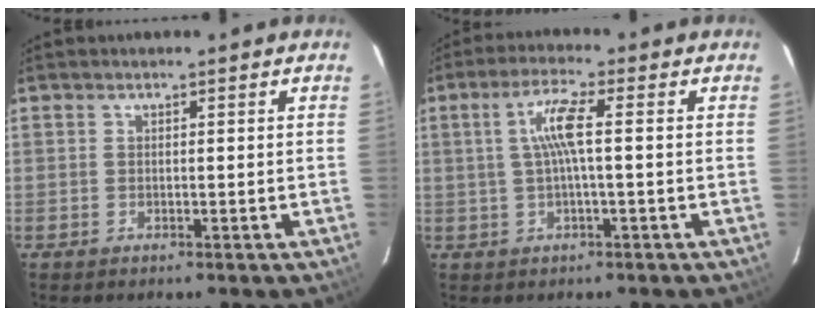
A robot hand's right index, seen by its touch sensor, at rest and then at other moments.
{"total": 5.7, "force": [0.3, 0.2, 5.7], "torque": [-0.111, 0.004, 0.008]}